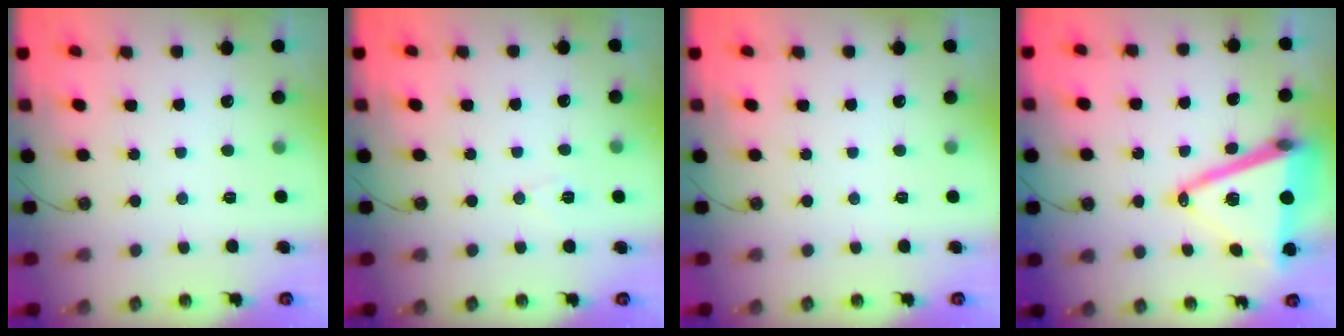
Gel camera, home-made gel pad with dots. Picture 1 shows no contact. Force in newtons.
{"total": 5.1, "press": 4.4, "slide": 2.6}
{"total": 0.0}
{"total": 18.9, "press": 18.5, "slide": 3.8}